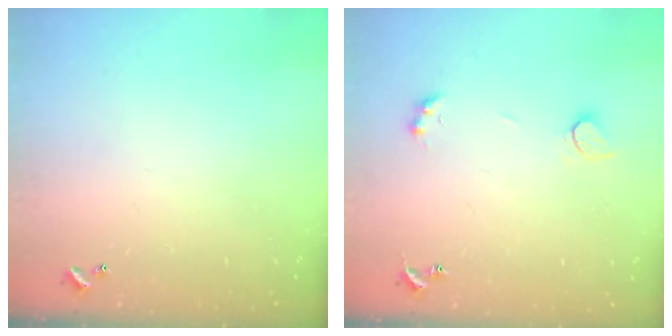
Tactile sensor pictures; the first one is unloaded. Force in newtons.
{"total": 3.9, "press": 3.7, "slide": 1.2}